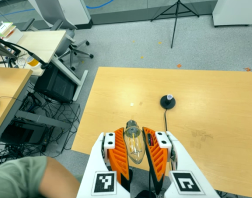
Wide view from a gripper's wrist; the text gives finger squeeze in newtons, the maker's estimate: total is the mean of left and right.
{"total": 20.0, "left": 21.8, "right": 18.1}